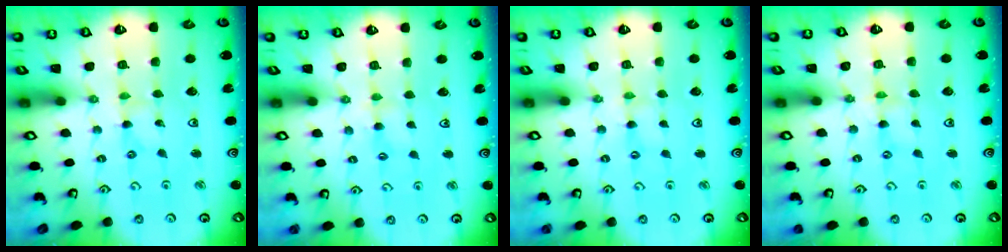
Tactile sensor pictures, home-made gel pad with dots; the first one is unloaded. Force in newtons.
{"total": 2.6, "press": 2.6, "slide": 0.5}
{"total": 0.7, "press": 0.7, "slide": 0.1}
{"total": 0.0}